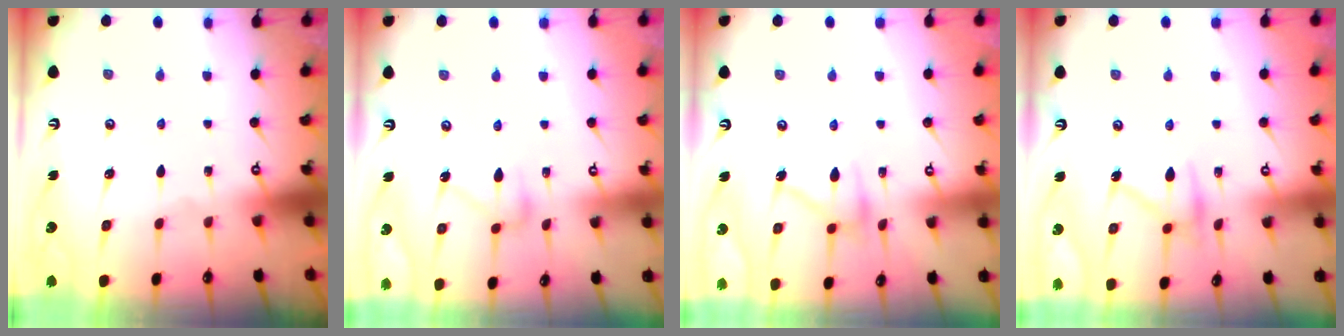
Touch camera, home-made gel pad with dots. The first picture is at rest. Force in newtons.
{"total": 9.8, "press": 9.8, "slide": 0.2}
{"total": 12.3, "press": 12.3, "slide": 0.6}
{"total": 13.0, "press": 13.0, "slide": 0.5}